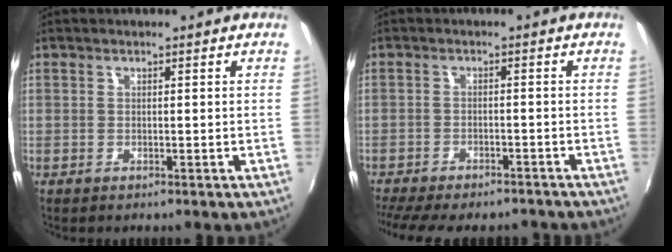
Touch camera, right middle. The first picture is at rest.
{"total": 13.2, "force": [-11.2, 3.6, 5.8], "torque": [-0.127, -0.029, -0.162]}